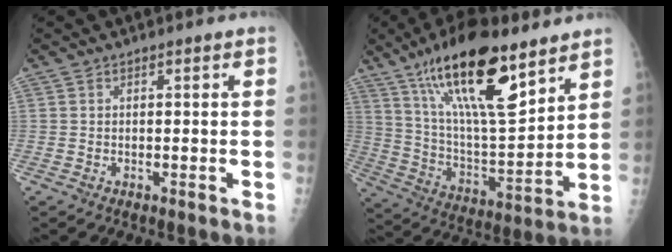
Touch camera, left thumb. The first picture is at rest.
{"total": 22.6, "force": [13.8, 7.1, 16.5], "torque": [-0.264, -0.056, 0.247]}